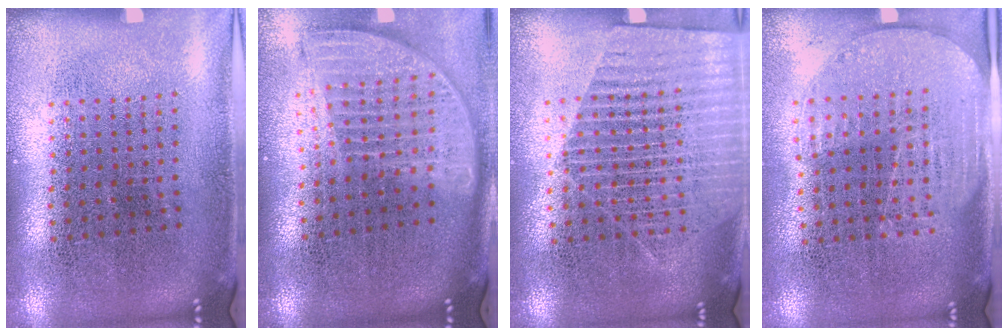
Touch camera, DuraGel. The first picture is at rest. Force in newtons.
{"total": 1.8, "press": 1.5, "slide": 1.0}
{"total": 1.7, "press": 1.5, "slide": 0.8}
{"total": 1.6, "press": 1.4, "slide": 0.8}